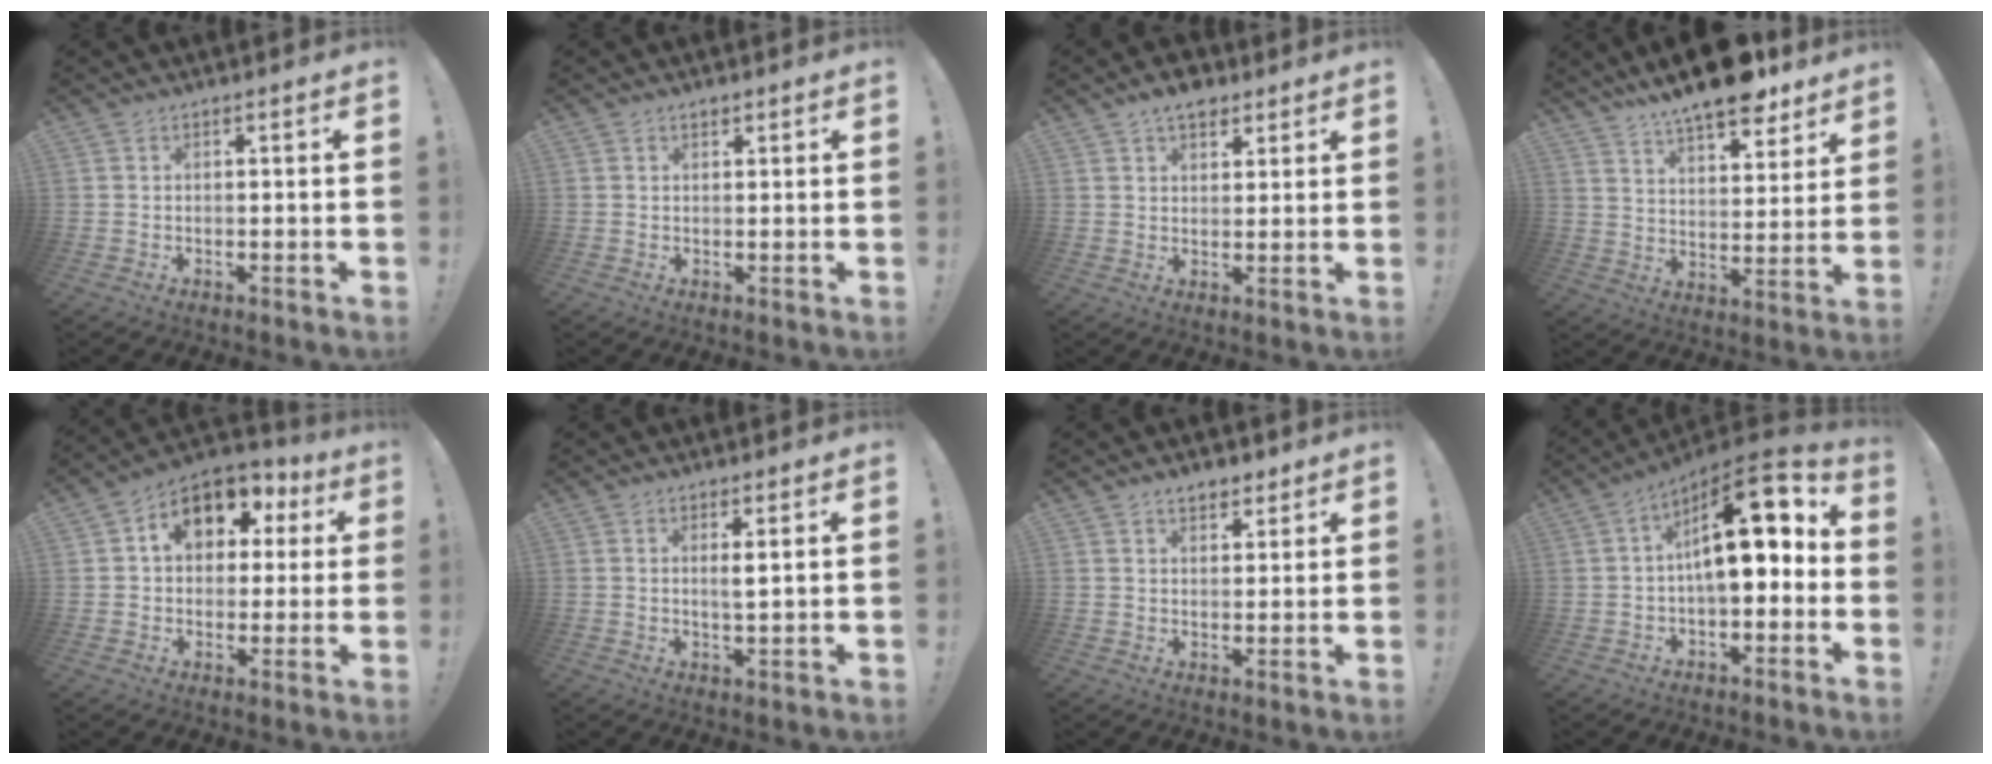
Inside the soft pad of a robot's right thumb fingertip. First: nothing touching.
{"total": 1.0, "force": [0.8, 0.5, 0.4], "torque": [-0.004, -0.002, 0.014]}
{"total": 6.5, "force": [4.3, 3.7, 3.0], "torque": [-0.035, -0.020, 0.076]}
{"total": 13.2, "force": [10.9, 3.7, 6.3], "torque": [-0.096, -0.082, 0.189]}
{"total": 12.3, "force": [4.0, 9.1, 7.2], "torque": [-0.099, -0.011, 0.075]}
{"total": 2.5, "force": [1.1, 0.3, 2.3], "torque": [-0.035, -0.009, 0.015]}
{"total": 4.3, "force": [3.3, 2.3, 1.6], "torque": [-0.011, -0.017, 0.057]}
{"total": 17.3, "force": [3.4, 6.9, 15.4], "torque": [-0.242, -0.011, 0.055]}